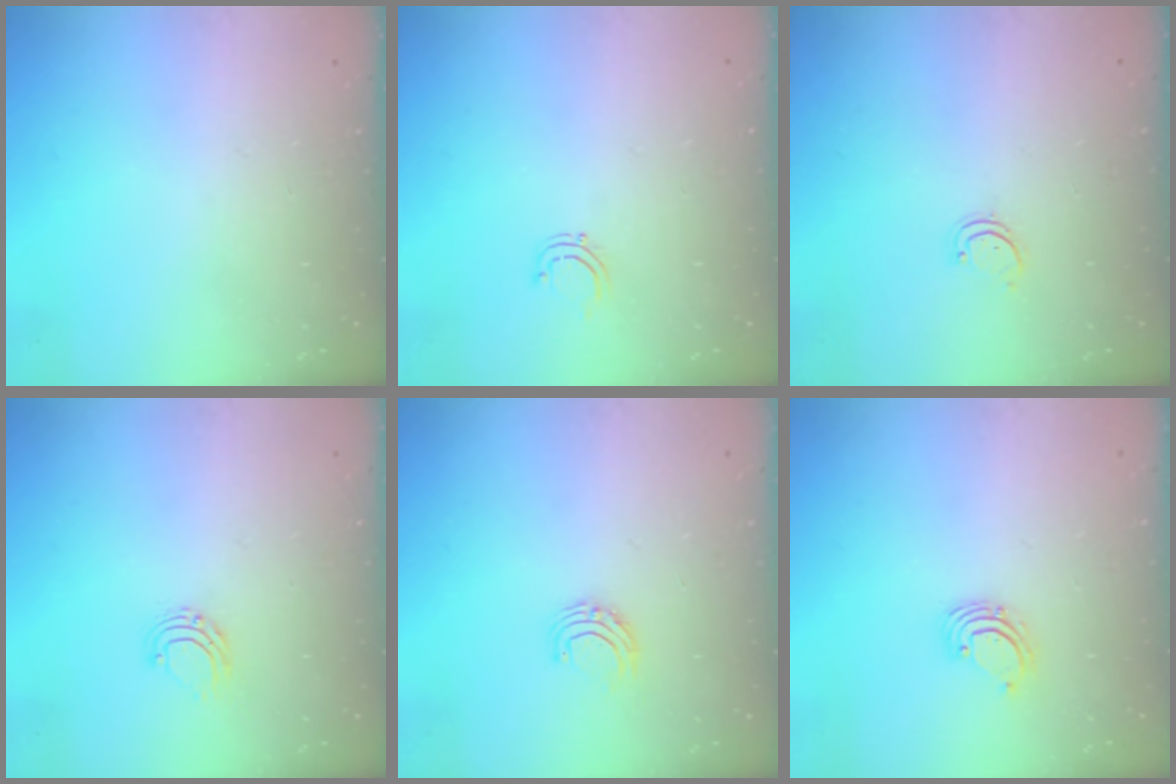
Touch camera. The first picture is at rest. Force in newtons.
{"total": 3.3, "press": 3.3, "slide": 0.3}
{"total": 1.7, "press": 1.7, "slide": 0.3}
{"total": 5.7, "press": 5.7, "slide": 0.4}
{"total": 5.5, "press": 5.5, "slide": 0.6}
{"total": 2.3, "press": 2.3, "slide": 0.2}